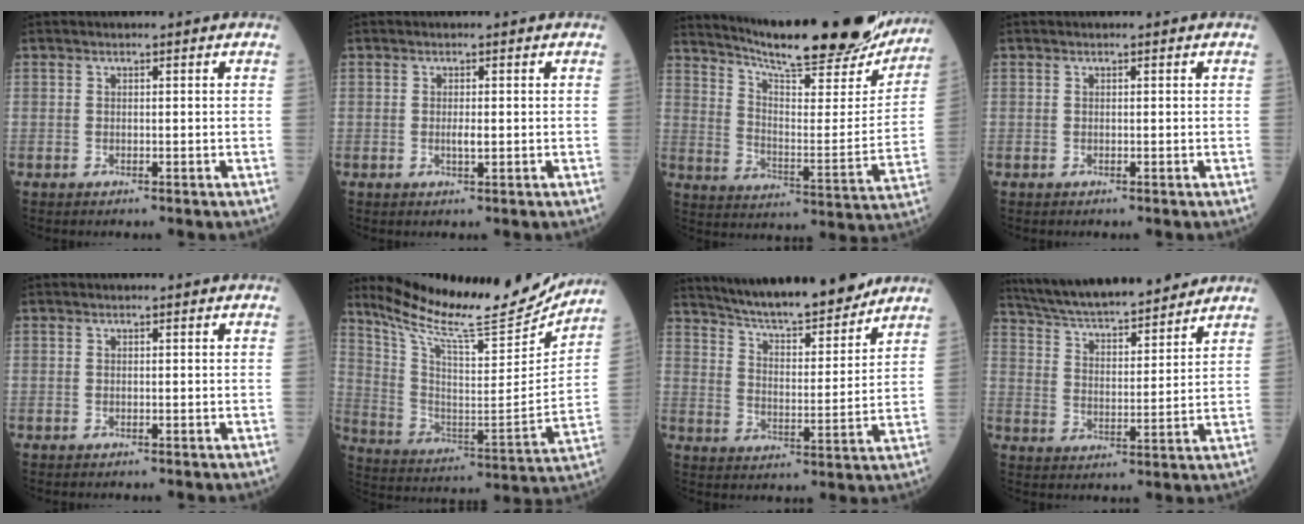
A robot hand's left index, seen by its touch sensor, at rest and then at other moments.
{"total": 1.3, "force": [-0.2, 0.2, 1.3], "torque": [-0.022, -0.004, -0.004]}
{"total": 26.5, "force": [23.1, 3.7, 12.4], "torque": [-0.193, -0.051, 0.312]}
{"total": 0.0}
{"total": 0.0}
{"total": 21.4, "force": [19.6, 1.9, 8.5], "torque": [-0.157, -0.057, 0.300]}
{"total": 16.5, "force": [14.9, 1.8, 6.8], "torque": [-0.111, -0.004, 0.231]}
{"total": 18.9, "force": [17.0, 2.7, 7.9], "torque": [-0.135, 0.019, 0.267]}